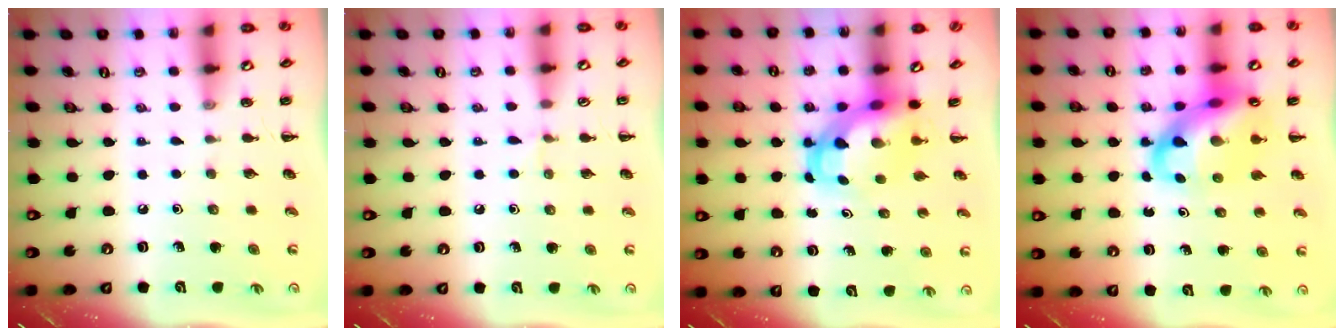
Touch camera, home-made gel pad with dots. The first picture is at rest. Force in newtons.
{"total": 3.8, "press": 3.5, "slide": 1.3}
{"total": 5.5, "press": 5.3, "slide": 1.4}
{"total": 15.6, "press": 15.0, "slide": 4.0}